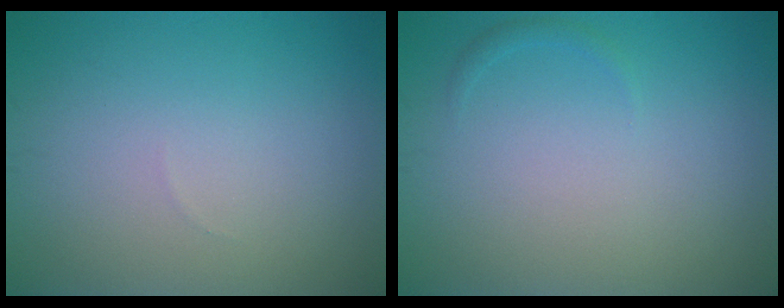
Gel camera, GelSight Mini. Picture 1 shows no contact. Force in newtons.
{"total": 0.6, "press": 0.6, "slide": 0.0}